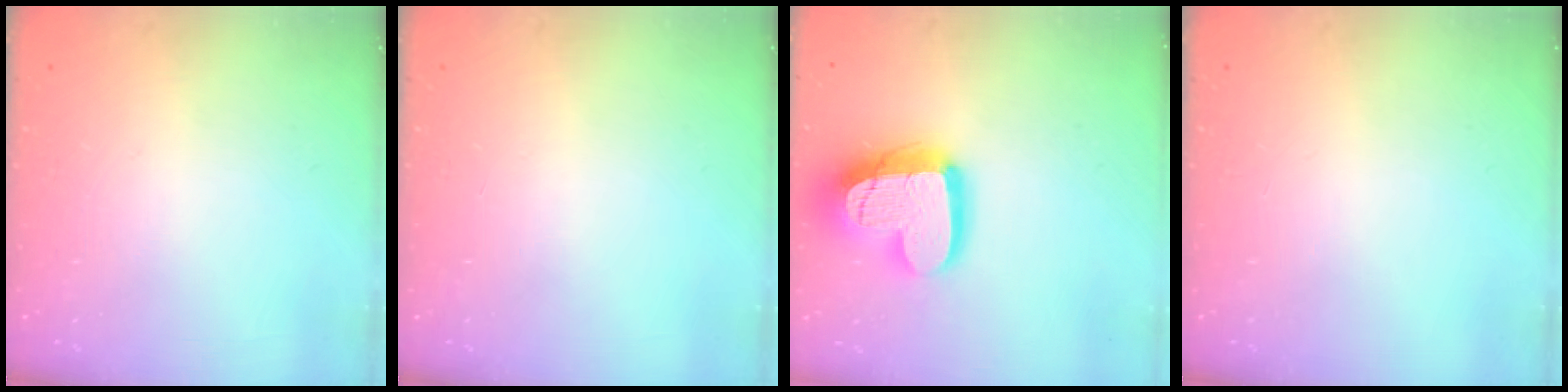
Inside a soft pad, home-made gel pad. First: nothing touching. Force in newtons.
{"total": 0.0}
{"total": 19.3, "press": 19.2, "slide": 1.7}
{"total": 0.0}